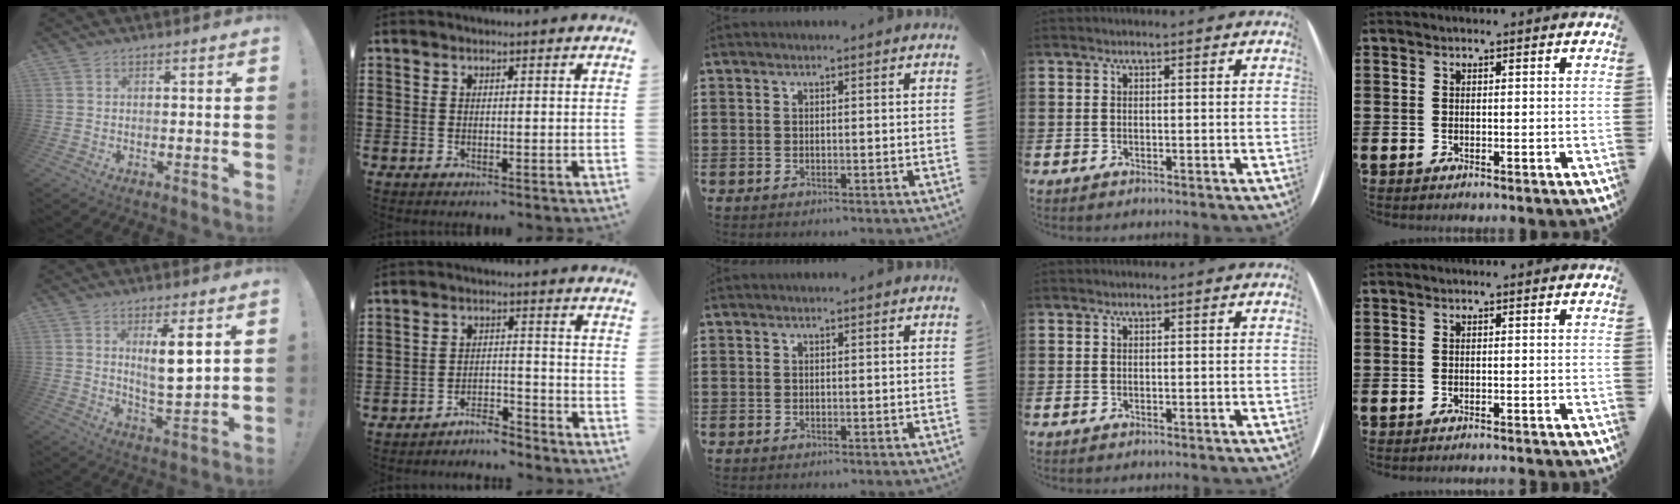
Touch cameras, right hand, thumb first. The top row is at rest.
{"thumb": {"total": 8.9, "force": [3.7, 1.5, 7.9], "torque": [-0.116, -0.022, 0.057]}, "index": {"total": 3.8, "force": [-3.8, 0.3, 0.3], "torque": [-0.011, 0.004, -0.080]}, "little": {"total": 0.5, "force": [-0.5, -0.2, 0.0], "torque": [0.000, -0.001, -0.011]}}